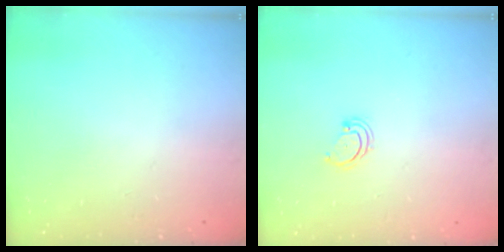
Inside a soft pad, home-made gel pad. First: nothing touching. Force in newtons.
{"total": 2.8, "press": 2.8, "slide": 0.3}